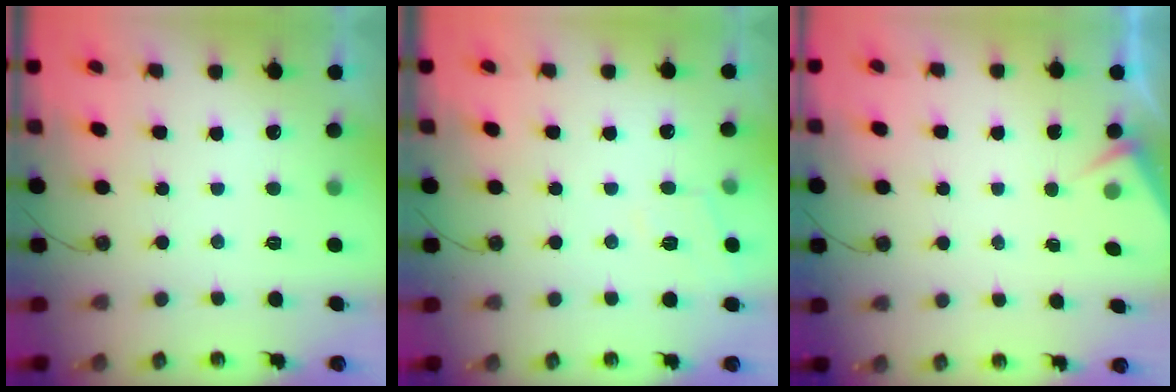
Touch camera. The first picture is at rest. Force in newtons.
{"total": 5.6, "press": 5.6, "slide": 0.7}
{"total": 2.8, "press": 2.7, "slide": 0.4}